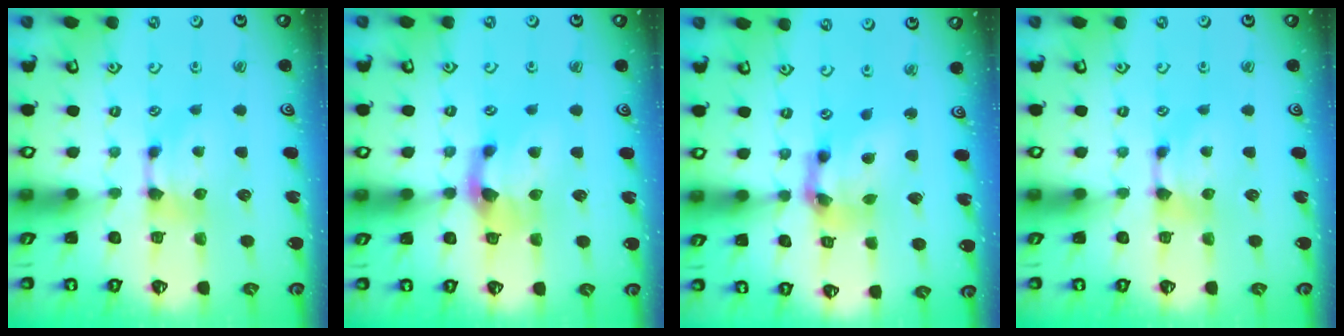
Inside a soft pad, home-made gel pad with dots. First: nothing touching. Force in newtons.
{"total": 2.8, "press": 2.3, "slide": 1.7}
{"total": 8.0, "press": 7.6, "slide": 2.6}
{"total": 0.0}